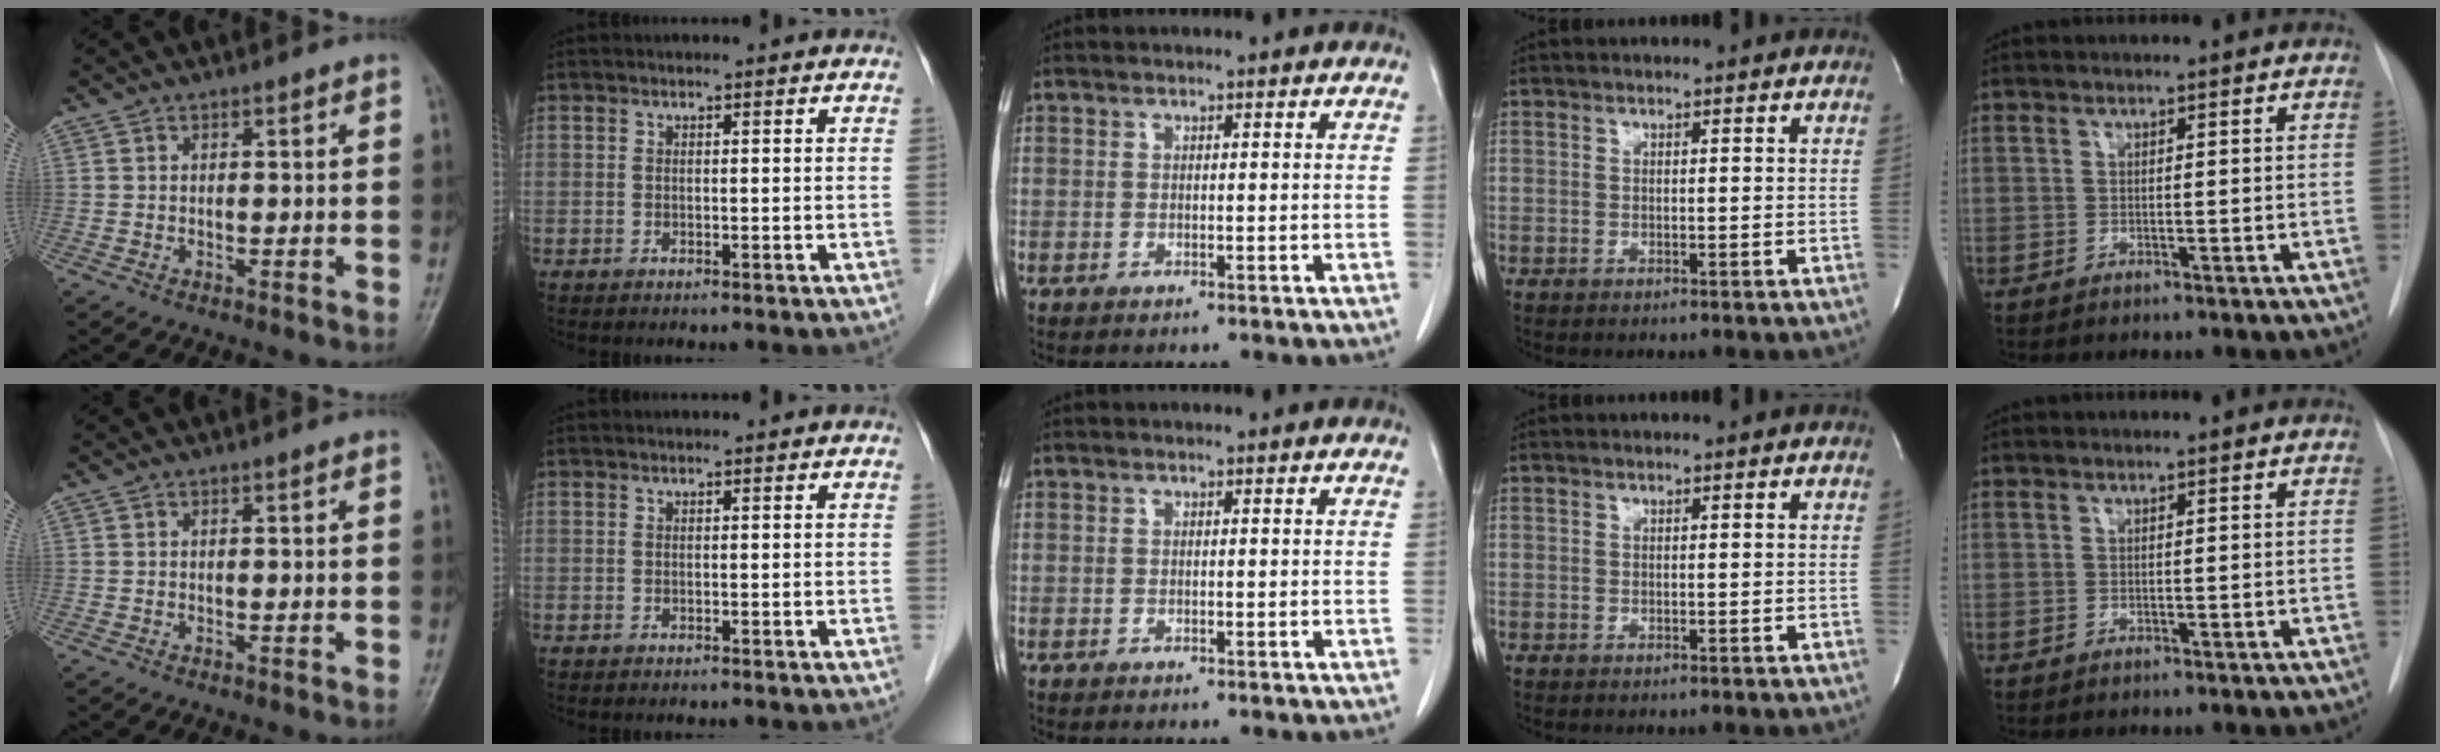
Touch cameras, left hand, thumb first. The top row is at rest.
{}